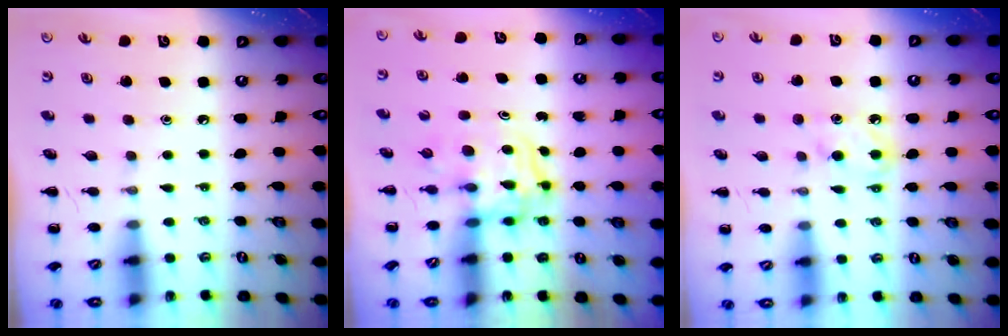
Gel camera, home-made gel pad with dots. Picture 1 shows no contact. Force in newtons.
{"total": 3.4, "press": 3.4, "slide": 0.4}
{"total": 5.1, "press": 4.8, "slide": 1.6}